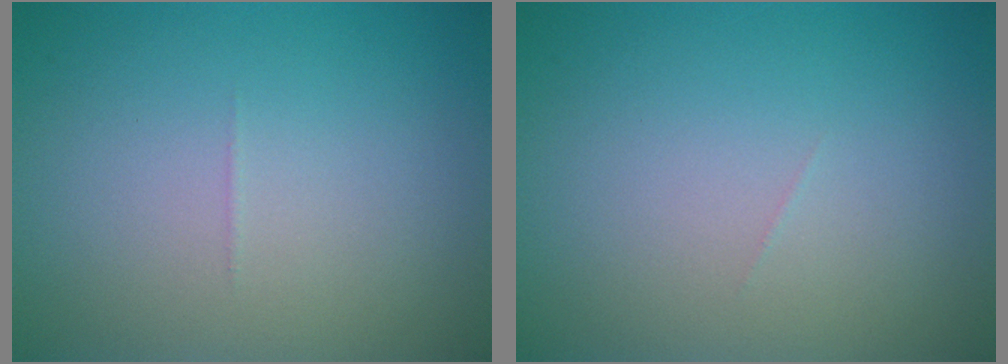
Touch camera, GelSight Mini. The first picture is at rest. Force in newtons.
{"total": 0.0}